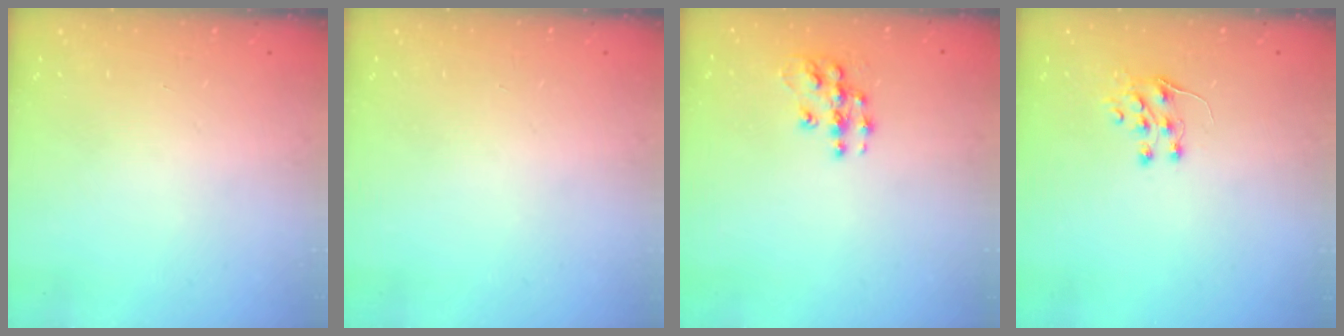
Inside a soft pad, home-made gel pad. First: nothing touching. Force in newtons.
{"total": 0.0}
{"total": 9.2, "press": 9.2, "slide": 0.5}
{"total": 6.0, "press": 5.9, "slide": 0.7}